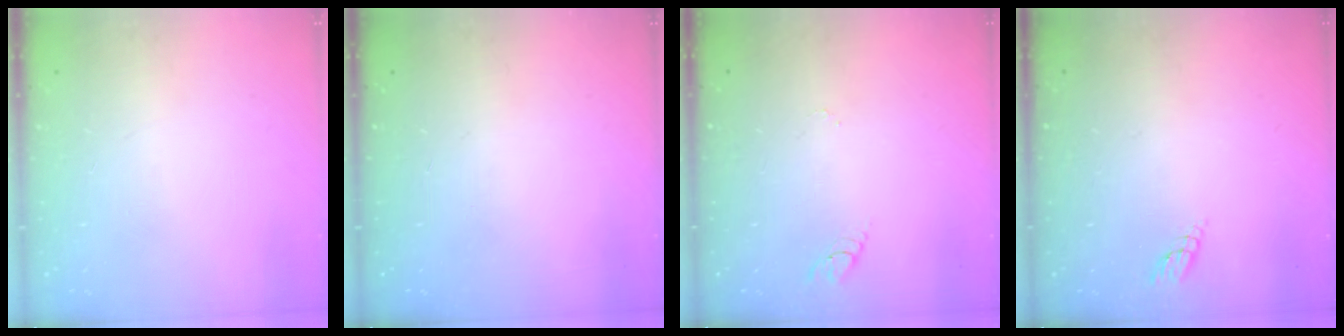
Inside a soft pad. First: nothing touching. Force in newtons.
{"total": 0.0}
{"total": 3.1, "press": 3.1, "slide": 0.3}
{"total": 2.8, "press": 2.8, "slide": 0.3}